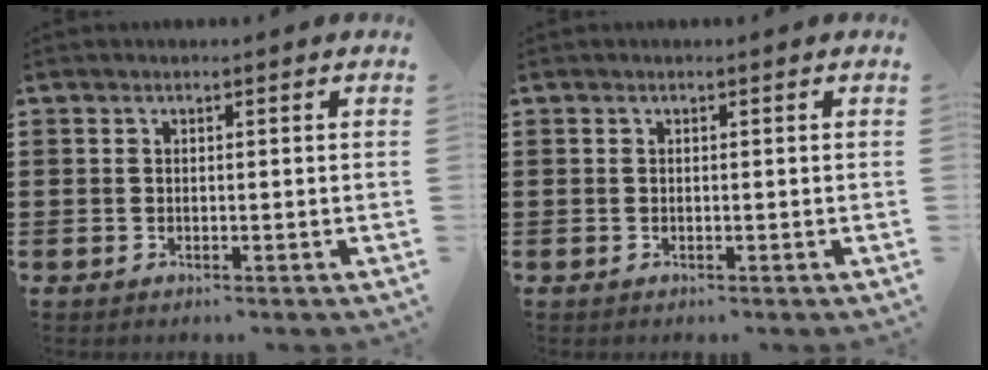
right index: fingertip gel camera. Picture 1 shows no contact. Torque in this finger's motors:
{"motor_torque": [0.00, 0.00, 0.03, 0.00]}